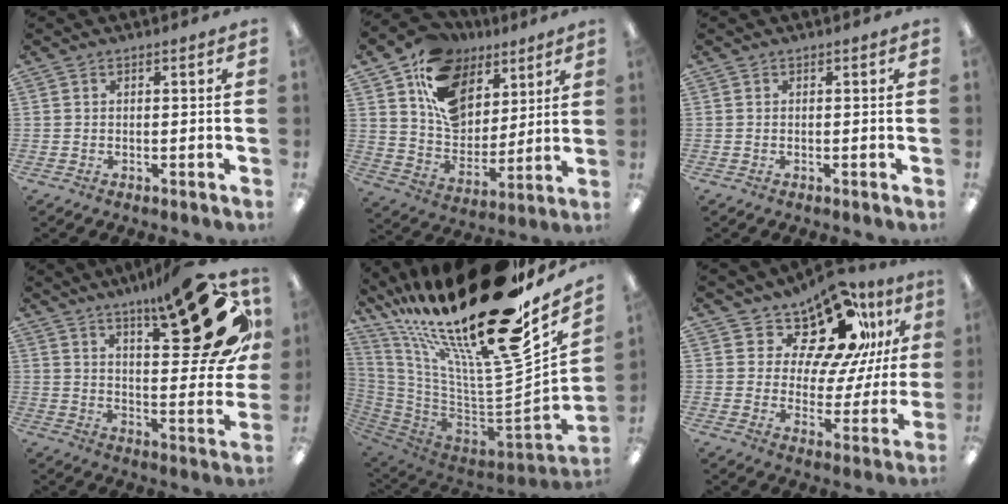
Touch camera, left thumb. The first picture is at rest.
{"total": 16.6, "force": [8.6, 11.8, 7.8], "torque": [-0.141, -0.039, 0.165]}
{"total": 0.0}
{"total": 23.8, "force": [13.9, 6.6, 18.2], "torque": [-0.249, -0.090, 0.213]}
{"total": 29.7, "force": [21.2, 7.6, 19.5], "torque": [-0.258, -0.193, 0.363]}
{"total": 16.1, "force": [12.1, 7.4, 7.6], "torque": [-0.131, -0.087, 0.208]}